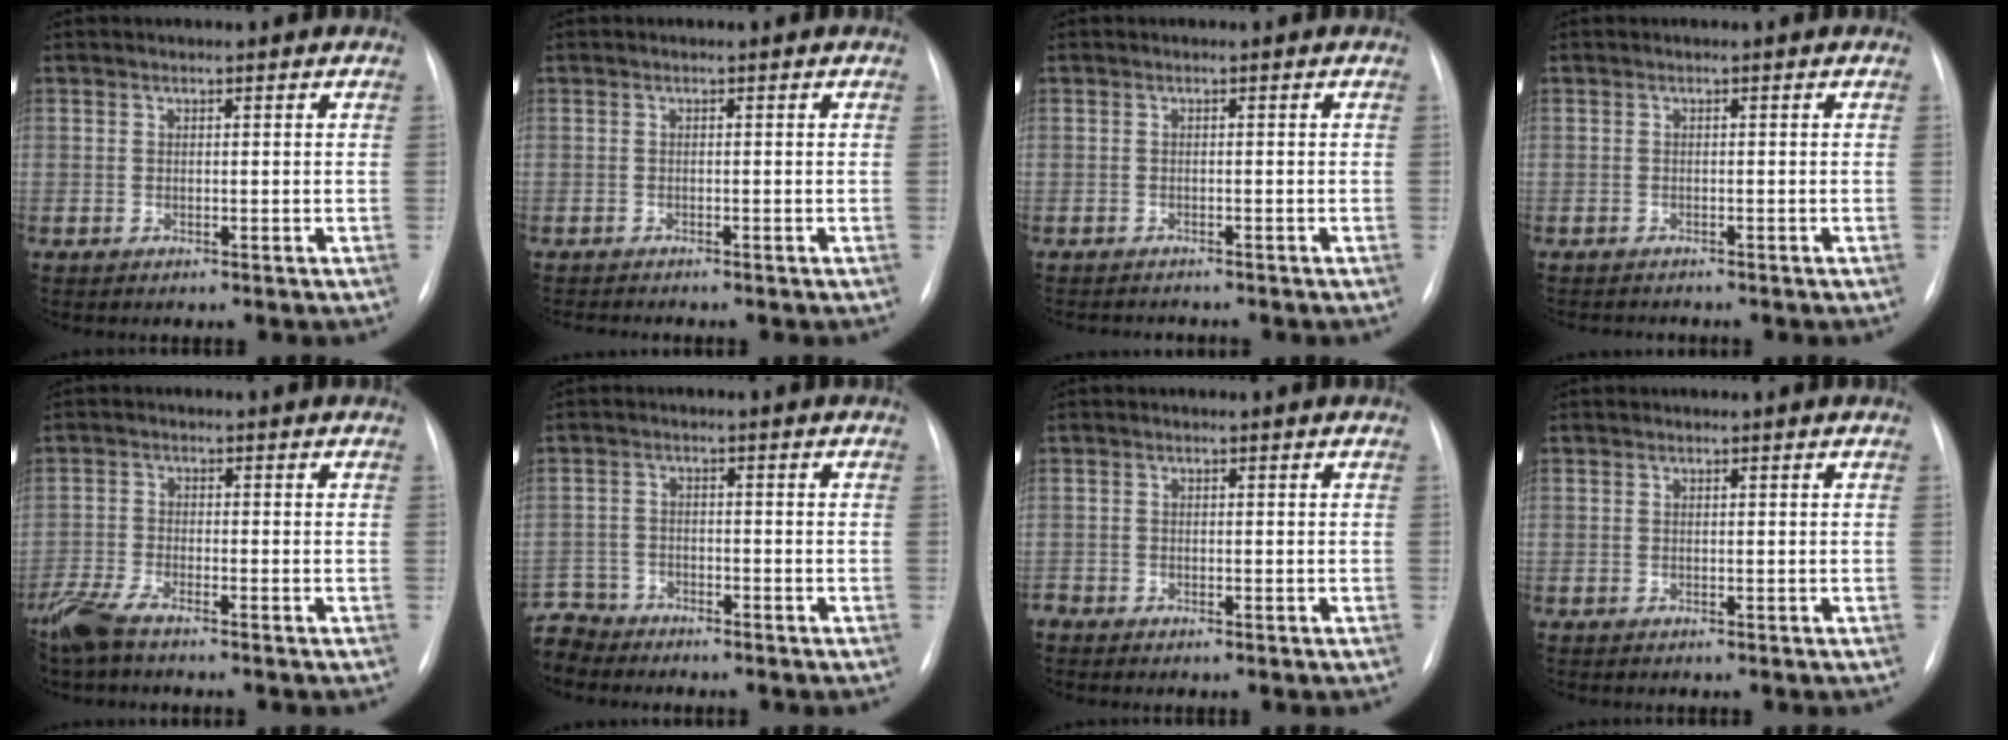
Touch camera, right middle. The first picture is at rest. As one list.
[{"total": 1.8, "force": [-1.8, -0.1, 0.5], "torque": [-0.005, -0.004, -0.025]}, {"total": 2.9, "force": [-2.8, 0.5, 0.6], "torque": [-0.003, -0.007, -0.036]}, {"total": 2.2, "force": [-2.1, 0.4, 0.5], "torque": [-0.003, -0.006, -0.026]}, {"total": 5.4, "force": [-4.5, 0.7, 2.9], "torque": [-0.070, -0.015, -0.093]}, {"total": 6.3, "force": [-5.8, 2.4, -0.3], "torque": [0.006, 0.002, -0.116]}, {"total": 1.0, "force": [-0.9, 0.5, 0.2], "torque": [-0.003, 0.001, -0.016]}, {"total": 0.0}]